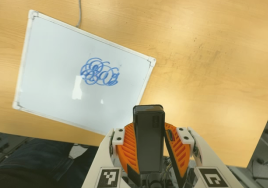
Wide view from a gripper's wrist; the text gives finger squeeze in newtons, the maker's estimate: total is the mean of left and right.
{"total": 6.6, "left": 6.6, "right": 6.5}